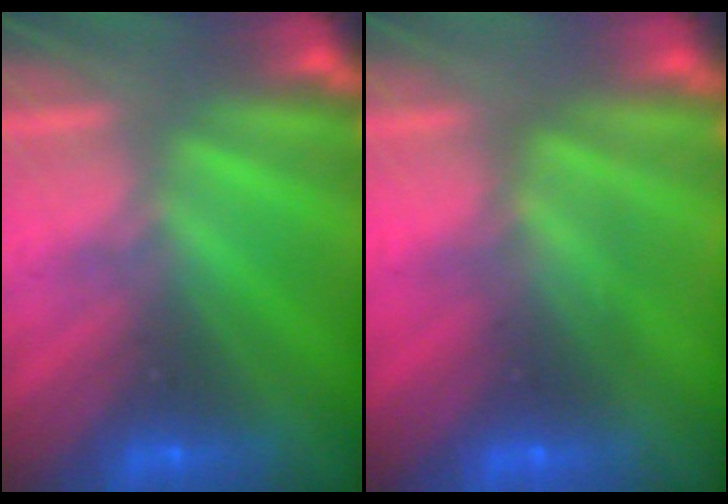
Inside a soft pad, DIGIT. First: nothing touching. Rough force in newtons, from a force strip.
{"total": 2.6}